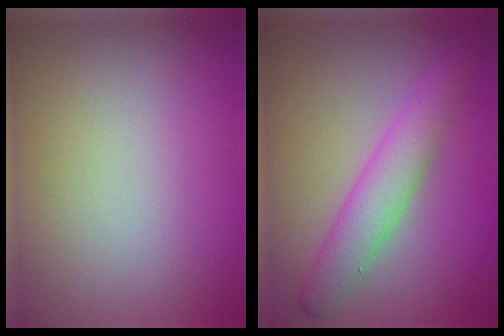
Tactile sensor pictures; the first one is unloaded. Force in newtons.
{"total": 4.1, "press": 4.1, "slide": 0.4}